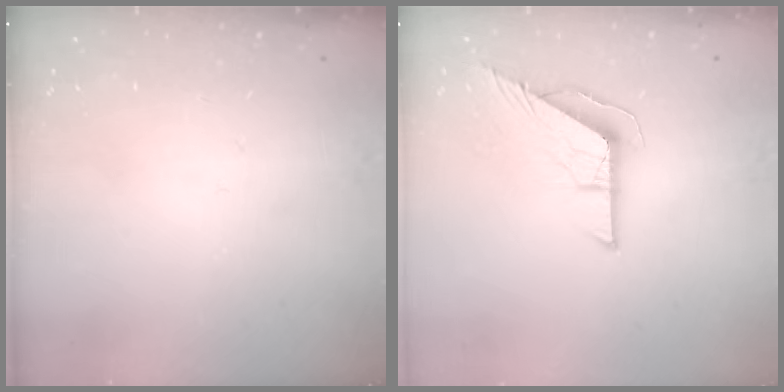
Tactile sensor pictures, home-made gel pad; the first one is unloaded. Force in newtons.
{"total": 9.4, "press": 9.4, "slide": 0.9}